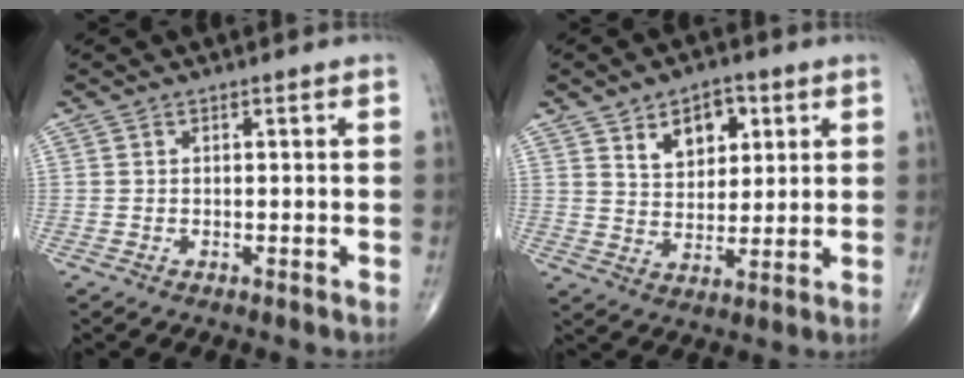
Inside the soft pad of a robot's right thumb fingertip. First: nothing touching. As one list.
[{"total": 9.1, "force": [4.2, 5.7, 5.8], "torque": [-0.056, -0.021, 0.069]}]